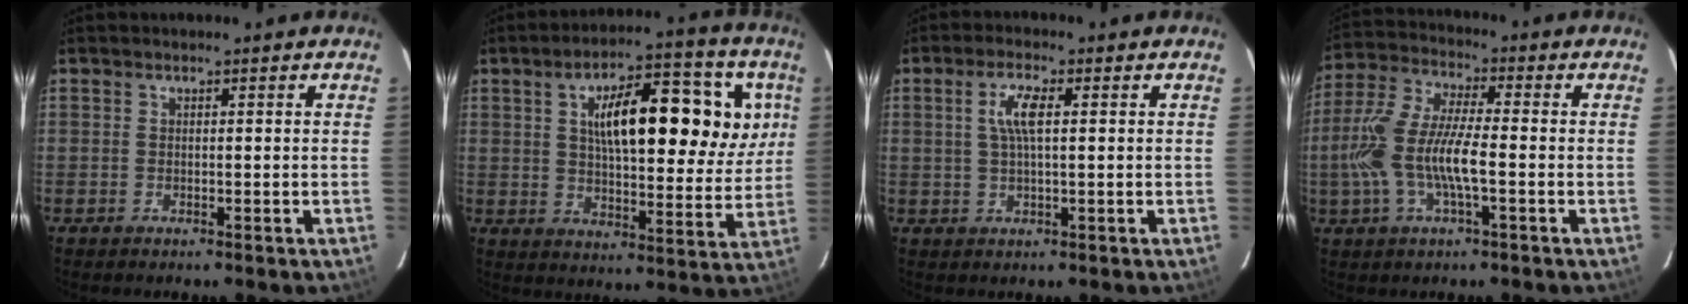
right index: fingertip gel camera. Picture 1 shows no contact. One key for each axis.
{"total": 20.2, "fx": 6.8, "fy": 7.9, "fz": 17.4, "tx": -0.272, "ty": 0.024, "tz": 0.105}
{"total": 4.7, "fx": 1.0, "fy": 1.2, "fz": 4.4, "tx": -0.087, "ty": 0.006, "tz": 0.021}
{"total": 12.9, "fx": -2.6, "fy": 3.5, "fz": 12.1, "tx": -0.262, "ty": 0.002, "tz": -0.052}